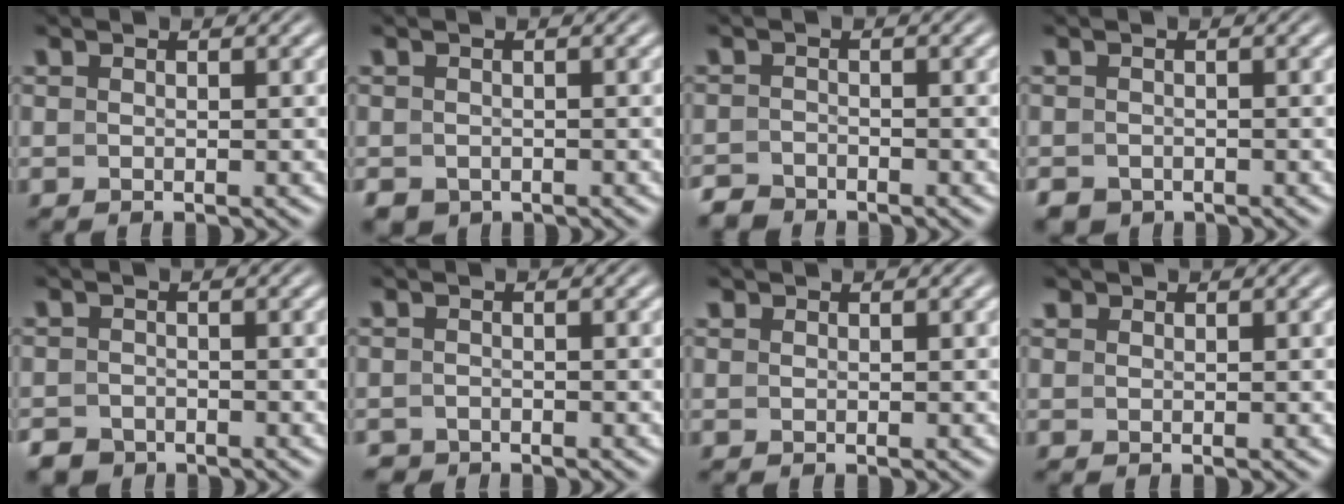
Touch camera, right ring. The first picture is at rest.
{"total": 3.0, "force": [-2.1, 2.0, 0.8], "torque": [-0.025, -0.022, -0.024]}
{"total": 2.4, "force": [-2.3, 0.6, -0.2], "torque": [0.001, -0.015, -0.037]}
{"total": 2.8, "force": [-2.2, 1.7, 0.6], "torque": [-0.017, -0.022, -0.028]}
{"total": 2.9, "force": [-2.6, 1.3, 0.1], "torque": [-0.002, -0.020, -0.039]}
{"total": 1.8, "force": [-1.7, 0.6, -0.2], "torque": [-0.002, -0.018, -0.023]}
{"total": 0.0}
{"total": 0.5, "force": [0.5, 0.1, 0.1], "torque": [-0.007, -0.007, 0.018]}